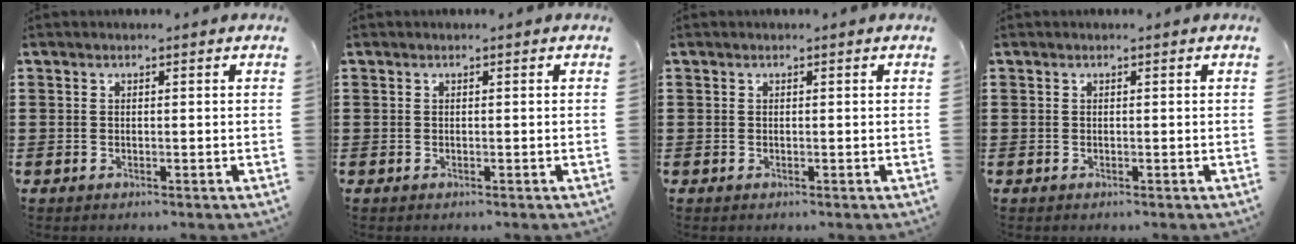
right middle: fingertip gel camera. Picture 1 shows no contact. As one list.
[{"total": 0.0}, {"total": 0.0}, {"total": 0.0}]